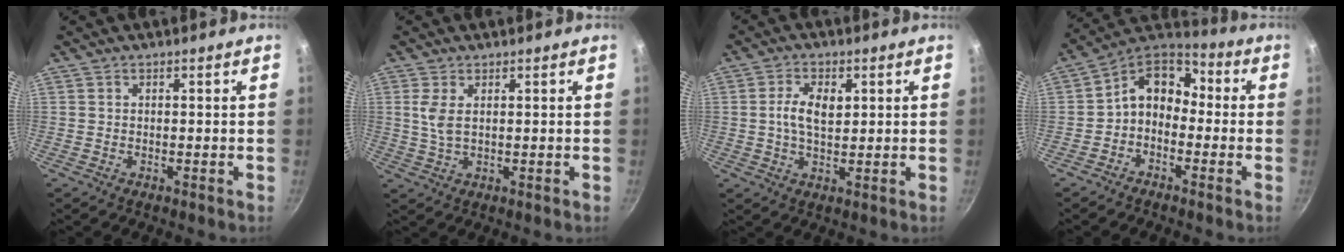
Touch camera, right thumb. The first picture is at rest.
{"total": 3.6, "force": [1.1, 1.5, 3.1], "torque": [-0.074, -0.002, 0.029]}
{"total": 6.0, "force": [1.1, 3.3, 4.9], "torque": [-0.087, 0.000, 0.018]}
{"total": 10.5, "force": [-1.3, 7.7, 7.0], "torque": [-0.080, 0.050, -0.043]}